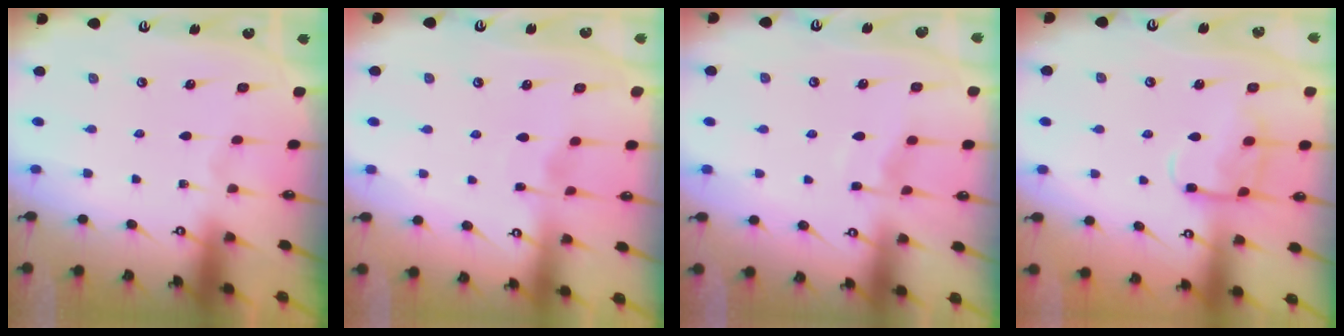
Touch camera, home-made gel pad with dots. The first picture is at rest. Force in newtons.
{"total": 3.2, "press": 3.2, "slide": 0.4}
{"total": 4.2, "press": 4.2, "slide": 0.6}
{"total": 10.0, "press": 10.0, "slide": 0.9}